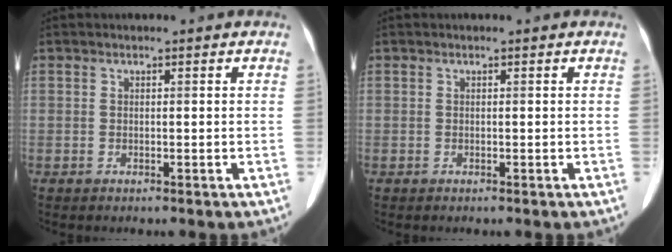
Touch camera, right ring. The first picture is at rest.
{"total": 0.0}